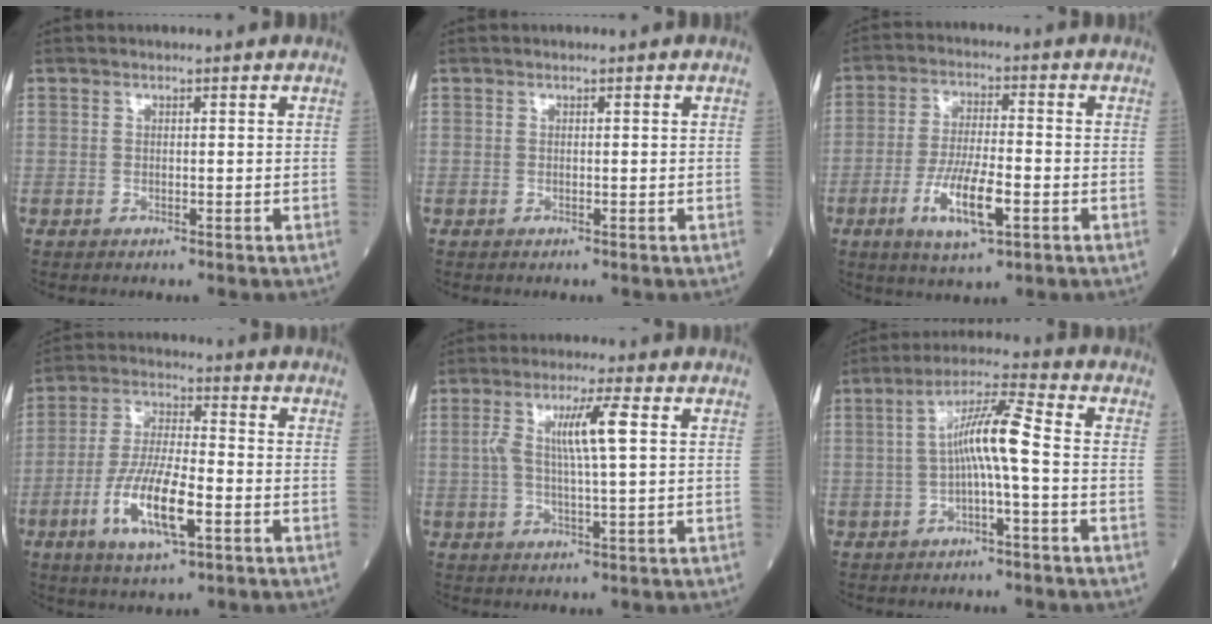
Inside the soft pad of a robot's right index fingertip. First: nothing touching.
{"total": 0.0}
{"total": 9.3, "force": [-3.4, 1.9, 8.5], "torque": [-0.165, -0.010, -0.060]}
{"total": 11.5, "force": [-4.2, 2.5, 10.4], "torque": [-0.207, -0.009, -0.076]}
{"total": 7.1, "force": [1.3, 0.1, 7.0], "torque": [-0.137, 0.010, 0.024]}
{"total": 7.7, "force": [-0.7, 0.2, 7.7], "torque": [-0.140, 0.023, -0.017]}